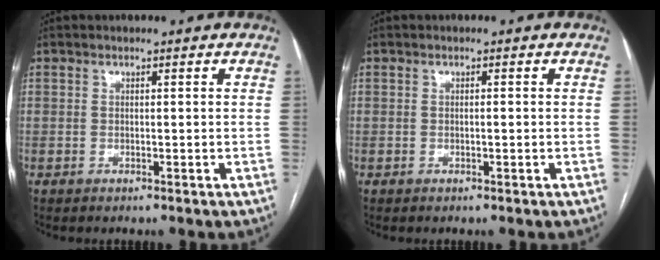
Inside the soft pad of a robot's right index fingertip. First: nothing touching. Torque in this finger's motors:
{"motor_torque": [-0.07, 0.15, -0.04, 0.00]}